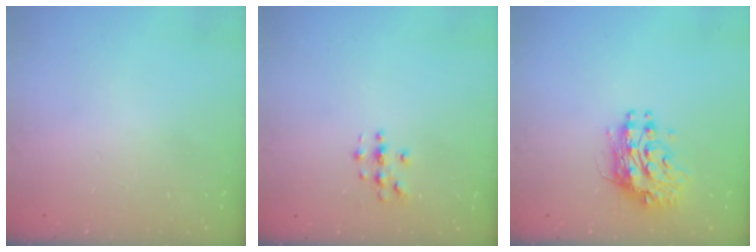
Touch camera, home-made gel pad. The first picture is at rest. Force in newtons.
{"total": 3.4, "press": 3.4, "slide": 0.2}
{"total": 10.3, "press": 10.2, "slide": 1.0}